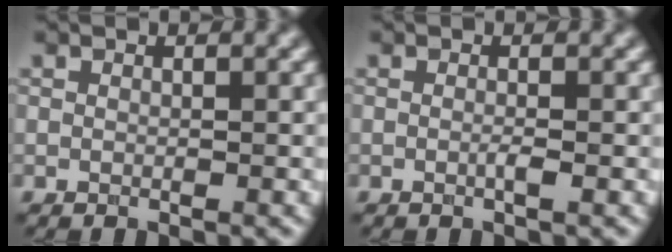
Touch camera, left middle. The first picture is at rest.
{"total": 0.9, "force": [-0.2, 0.2, 0.8], "torque": [-0.013, -0.004, -0.007]}